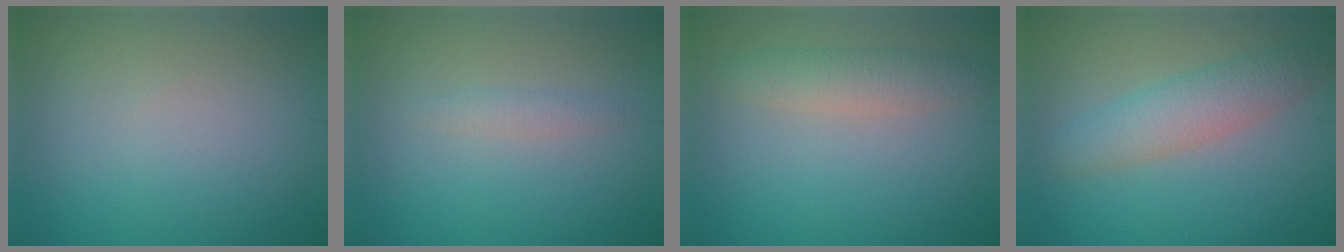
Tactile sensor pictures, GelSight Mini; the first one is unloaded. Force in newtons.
{"total": 1.1, "press": 1.1, "slide": 0.1}
{"total": 2.8, "press": 2.8, "slide": 0.0}
{"total": 3.8, "press": 3.8, "slide": 0.0}